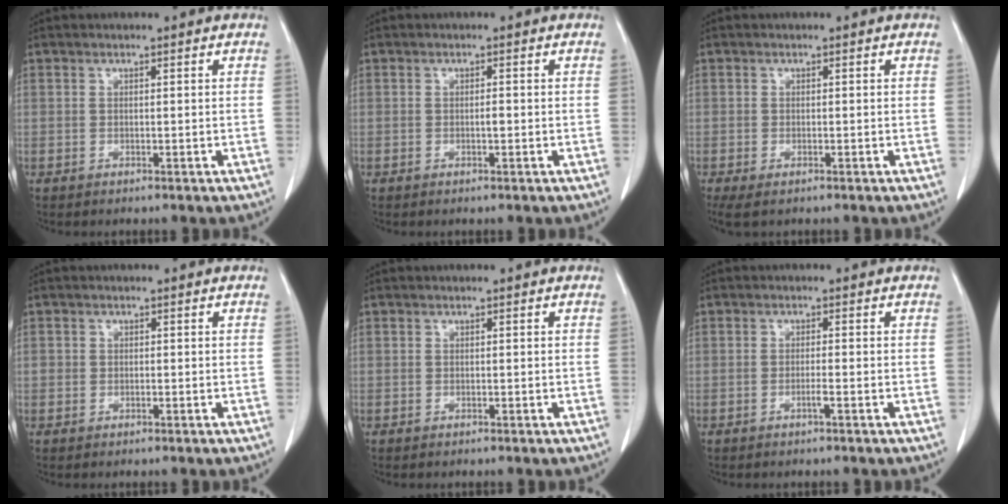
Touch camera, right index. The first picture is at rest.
{"total": 0.8, "force": [-0.1, 0.1, 0.8], "torque": [-0.014, 0.003, 0.001]}
{"total": 2.9, "force": [-1.8, 1.0, 2.0], "torque": [-0.038, -0.011, -0.029]}
{"total": 0.7, "force": [0.0, 0.7, 0.1], "torque": [0.004, 0.006, 0.001]}
{"total": 0.0}
{"total": 1.2, "force": [-0.5, -0.2, 1.0], "torque": [-0.019, 0.002, -0.009]}